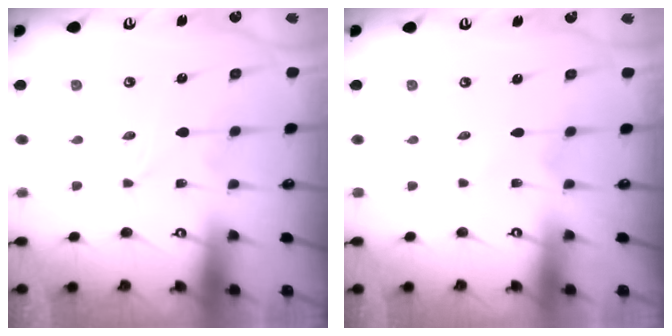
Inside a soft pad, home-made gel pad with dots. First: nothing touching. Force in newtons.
{"total": 1.3, "press": 1.3, "slide": 0.1}